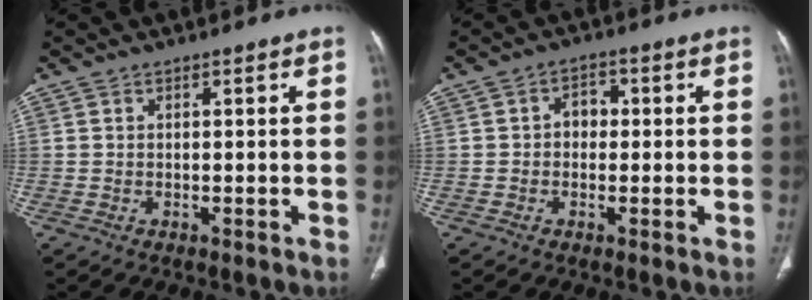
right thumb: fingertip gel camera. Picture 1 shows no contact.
{"total": 3.2, "force": [0.0, 2.6, 2.0], "torque": [-0.013, 0.015, -0.007]}